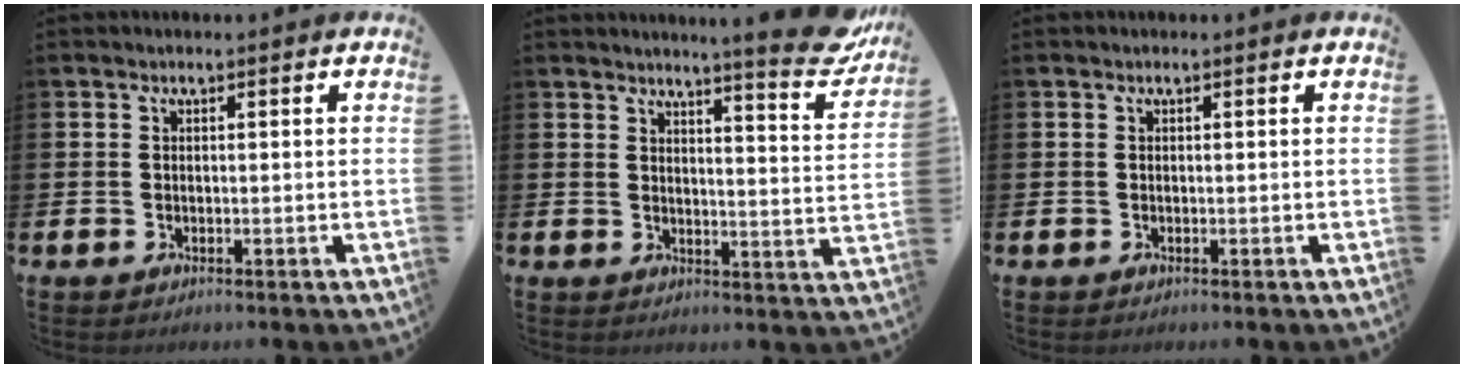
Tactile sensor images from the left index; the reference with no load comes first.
{"total": 6.9, "force": [6.3, -0.1, 2.8], "torque": [-0.036, -0.052, 0.100]}
{"total": 0.0}